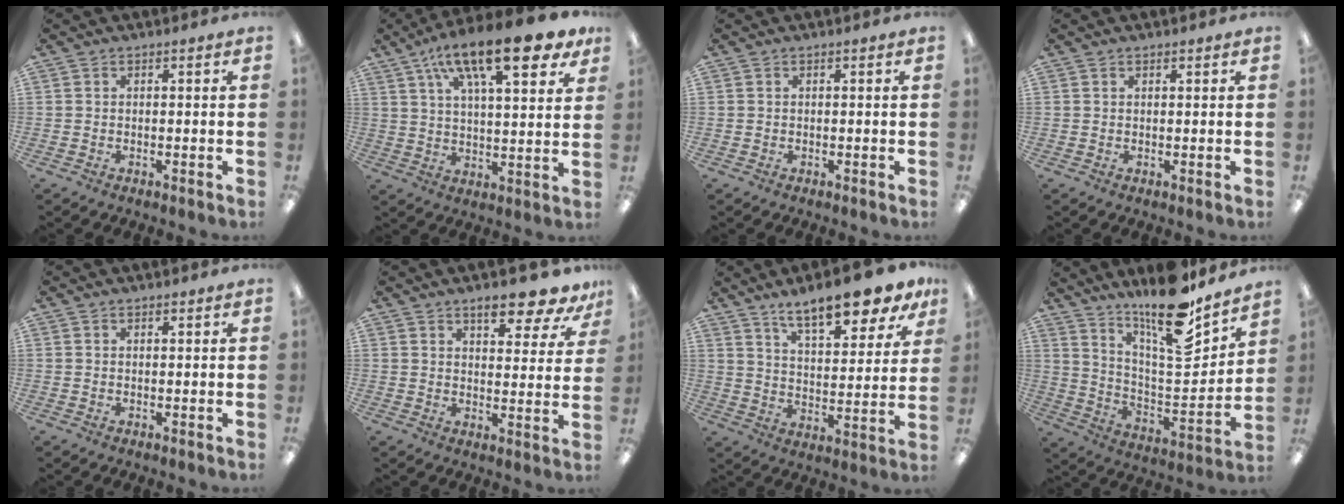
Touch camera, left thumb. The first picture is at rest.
{"total": 19.2, "force": [11.5, 6.4, 14.0], "torque": [-0.215, -0.053, 0.179]}
{"total": 0.0}
{"total": 0.6, "force": [0.5, 0.2, 0.3], "torque": [-0.006, 0.002, 0.009]}
{"total": 0.8, "force": [0.6, 0.3, 0.4], "torque": [-0.009, 0.001, 0.012]}
{"total": 10.1, "force": [7.4, 3.0, 6.2], "torque": [-0.073, -0.042, 0.122]}
{"total": 13.5, "force": [11.2, 3.6, 6.6], "torque": [-0.098, -0.073, 0.191]}
{"total": 18.0, "force": [14.2, 4.1, 10.2], "torque": [-0.173, -0.115, 0.240]}